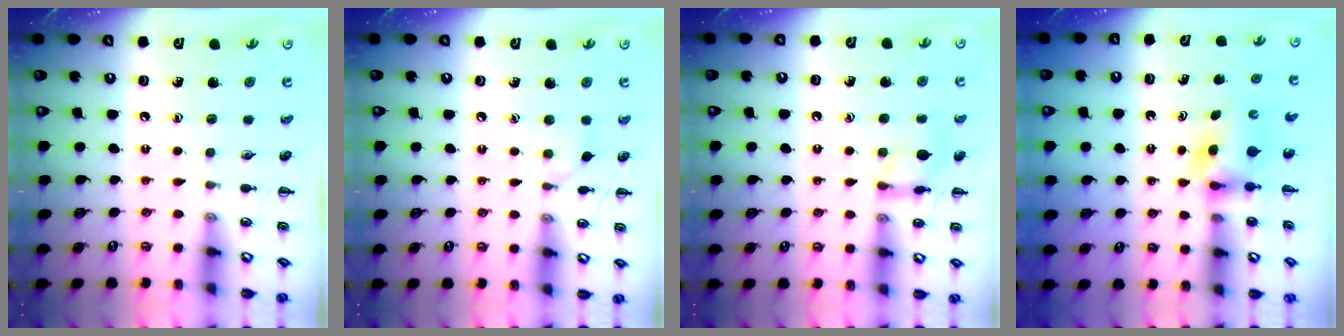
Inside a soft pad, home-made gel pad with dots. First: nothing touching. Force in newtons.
{"total": 5.1, "press": 4.8, "slide": 1.8}
{"total": 9.7, "press": 9.7, "slide": 0.6}
{"total": 3.5, "press": 3.4, "slide": 0.6}